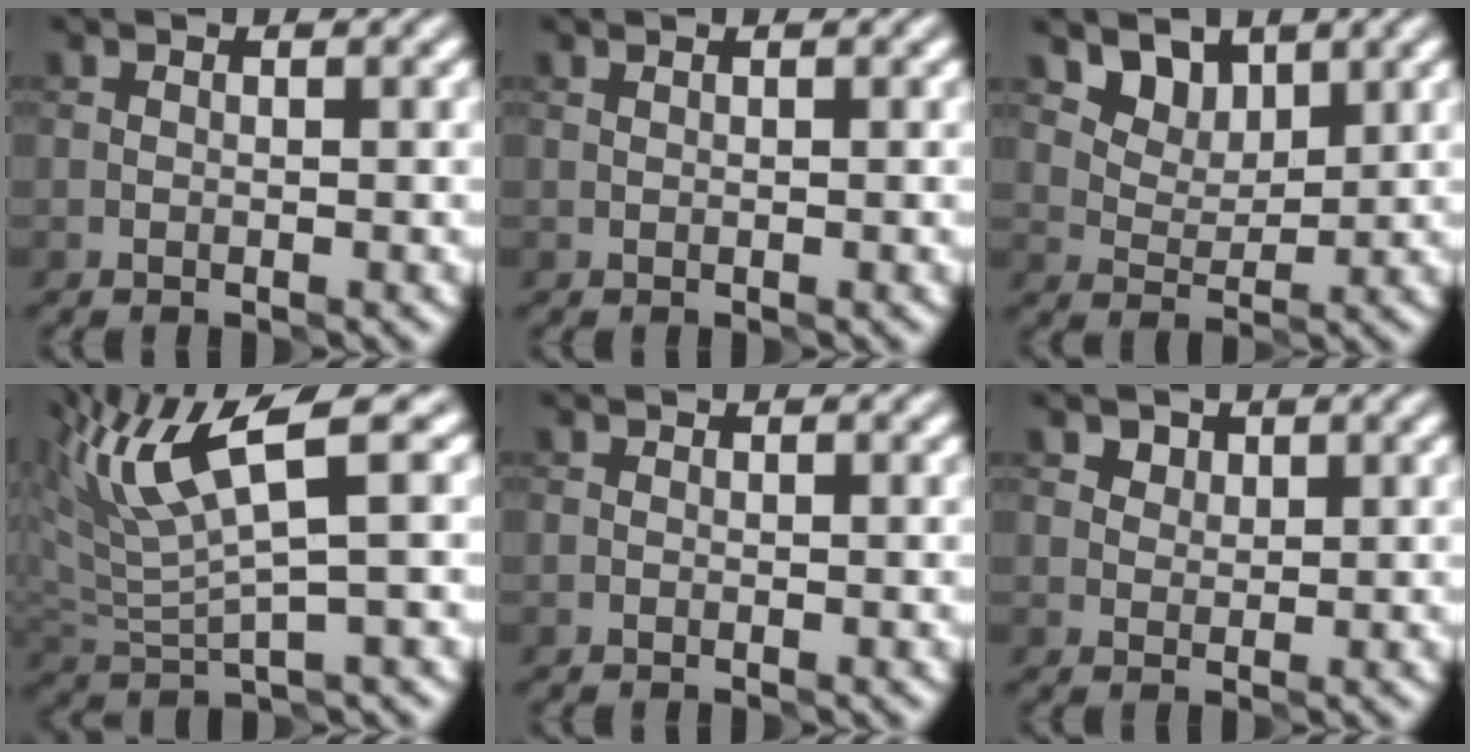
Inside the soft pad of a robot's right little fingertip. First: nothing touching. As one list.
[{"total": 0.0}, {"total": 4.7, "force": [3.4, 2.7, 1.8], "torque": [-0.045, -0.017, 0.079]}, {"total": 7.8, "force": [4.4, 1.4, 6.3], "torque": [-0.127, 0.014, 0.087]}, {"total": 0.0}, {"total": 2.8, "force": [2.0, 1.7, 0.9], "torque": [-0.024, 0.005, 0.030]}]